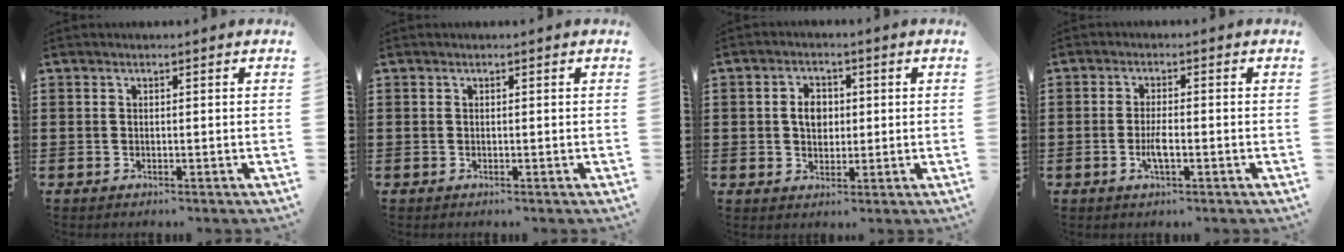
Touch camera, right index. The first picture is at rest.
{"total": 0.0}
{"total": 3.8, "force": [0.3, 2.8, 2.5], "torque": [-0.049, 0.010, 0.001]}
{"total": 3.2, "force": [-1.1, 0.8, 2.9], "torque": [-0.059, -0.002, -0.021]}